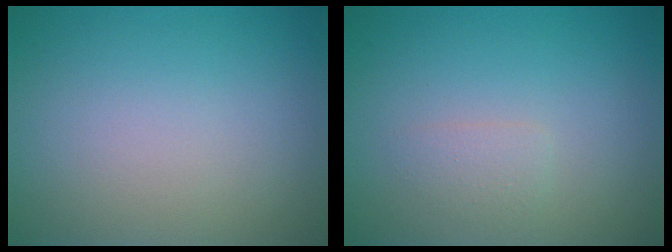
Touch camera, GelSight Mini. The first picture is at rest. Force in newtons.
{"total": 1.1, "press": 1.1, "slide": 0.1}